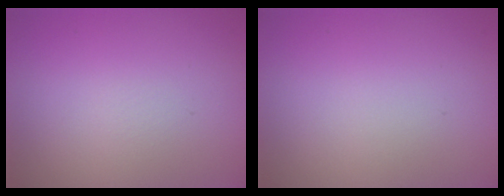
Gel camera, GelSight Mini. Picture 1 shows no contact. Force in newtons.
{"total": 0.0}